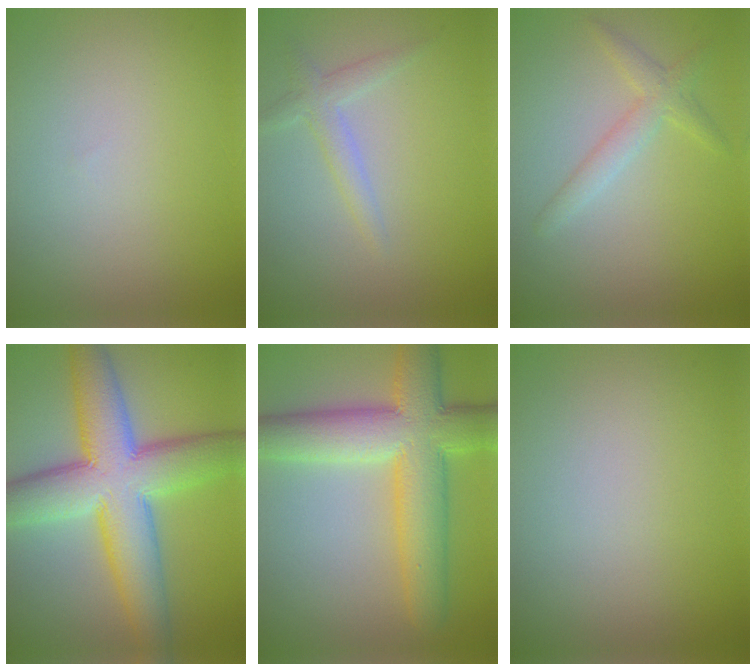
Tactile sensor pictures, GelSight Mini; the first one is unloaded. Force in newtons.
{"total": 1.9, "press": 1.9, "slide": 0.1}
{"total": 2.3, "press": 2.3, "slide": 0.1}
{"total": 11.1, "press": 11.1, "slide": 0.3}
{"total": 9.8, "press": 9.8, "slide": 0.2}
{"total": 0.0}